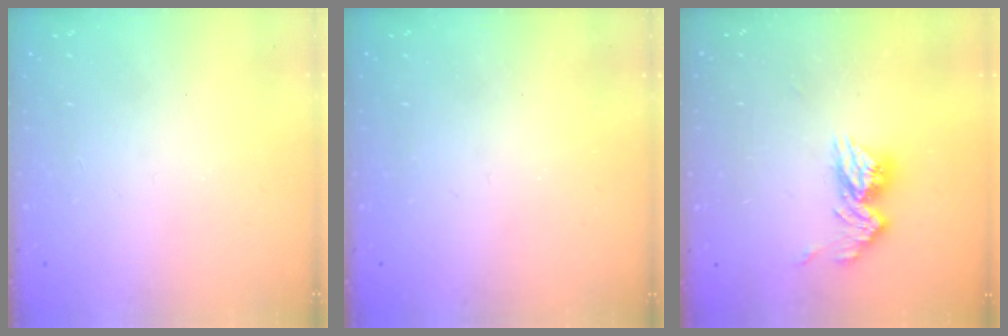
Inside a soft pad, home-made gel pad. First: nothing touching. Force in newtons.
{"total": 0.0}
{"total": 11.5, "press": 11.4, "slide": 1.1}